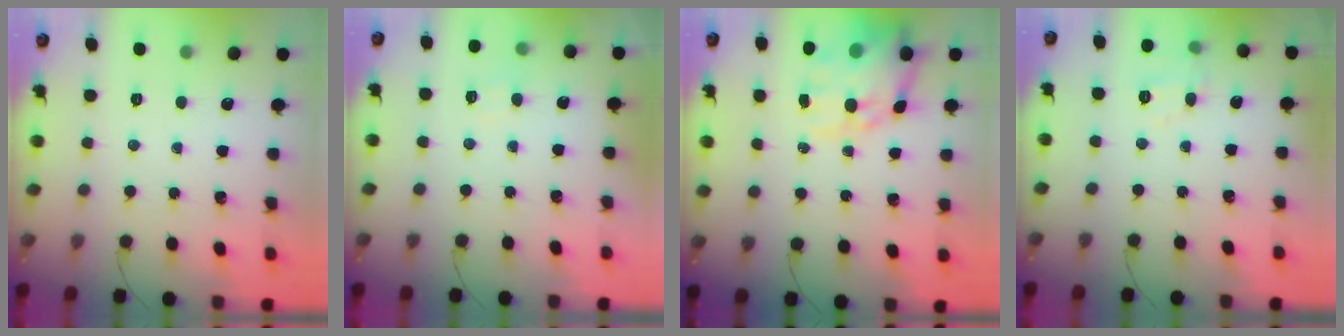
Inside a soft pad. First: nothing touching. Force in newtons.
{"total": 4.9, "press": 4.7, "slide": 1.3}
{"total": 16.3, "press": 15.7, "slide": 4.2}
{"total": 7.2, "press": 7.1, "slide": 1.4}